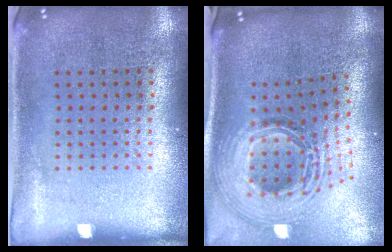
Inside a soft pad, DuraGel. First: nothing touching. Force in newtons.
{"total": 2.9, "press": 2.1, "slide": 2.1}